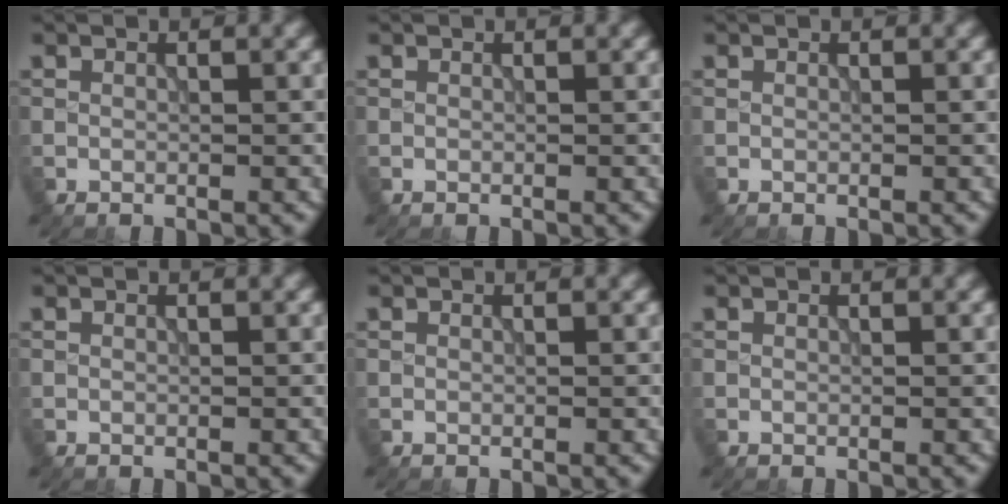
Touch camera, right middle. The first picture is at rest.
{"total": 0.0}
{"total": 0.0}
{"total": 0.0}
{"total": 0.0}
{"total": 0.0}